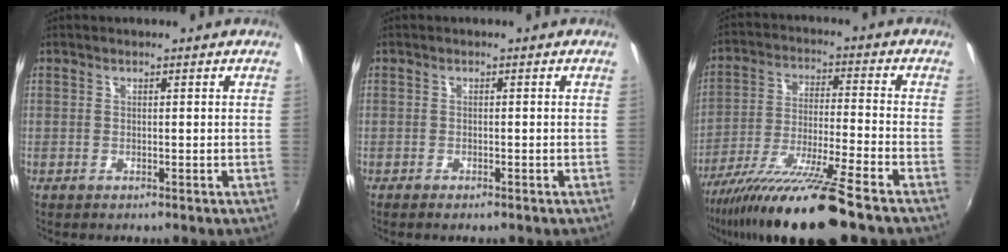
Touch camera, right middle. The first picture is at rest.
{"total": 1.2, "force": [-1.0, 0.4, 0.5], "torque": [-0.014, -0.006, -0.019]}
{"total": 16.7, "force": [-13.2, -0.7, 10.1], "torque": [-0.199, -0.040, -0.230]}